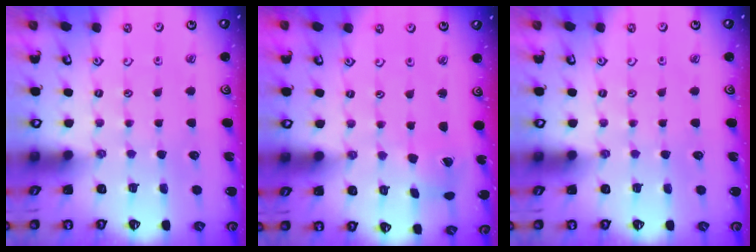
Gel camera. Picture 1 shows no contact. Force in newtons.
{"total": 2.0, "press": 2.0, "slide": 0.3}
{"total": 0.0}